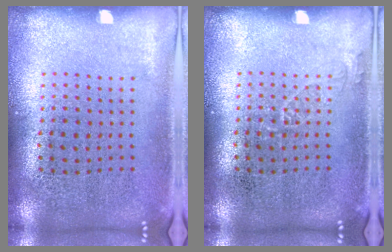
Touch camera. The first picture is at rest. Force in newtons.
{"total": 0.8, "press": 0.8, "slide": 0.1}